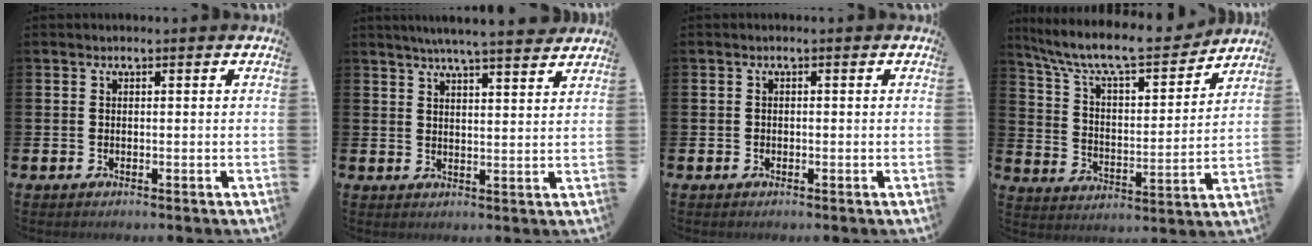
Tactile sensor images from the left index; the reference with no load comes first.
{"total": 5.6, "force": [5.4, -0.4, 1.7], "torque": [-0.045, -0.023, 0.095]}
{"total": 0.5, "force": [-0.2, 0.5, 0.1], "torque": [-0.008, 0.007, -0.006]}
{"total": 10.0, "force": [9.0, 2.1, 3.9], "torque": [-0.114, -0.059, 0.152]}